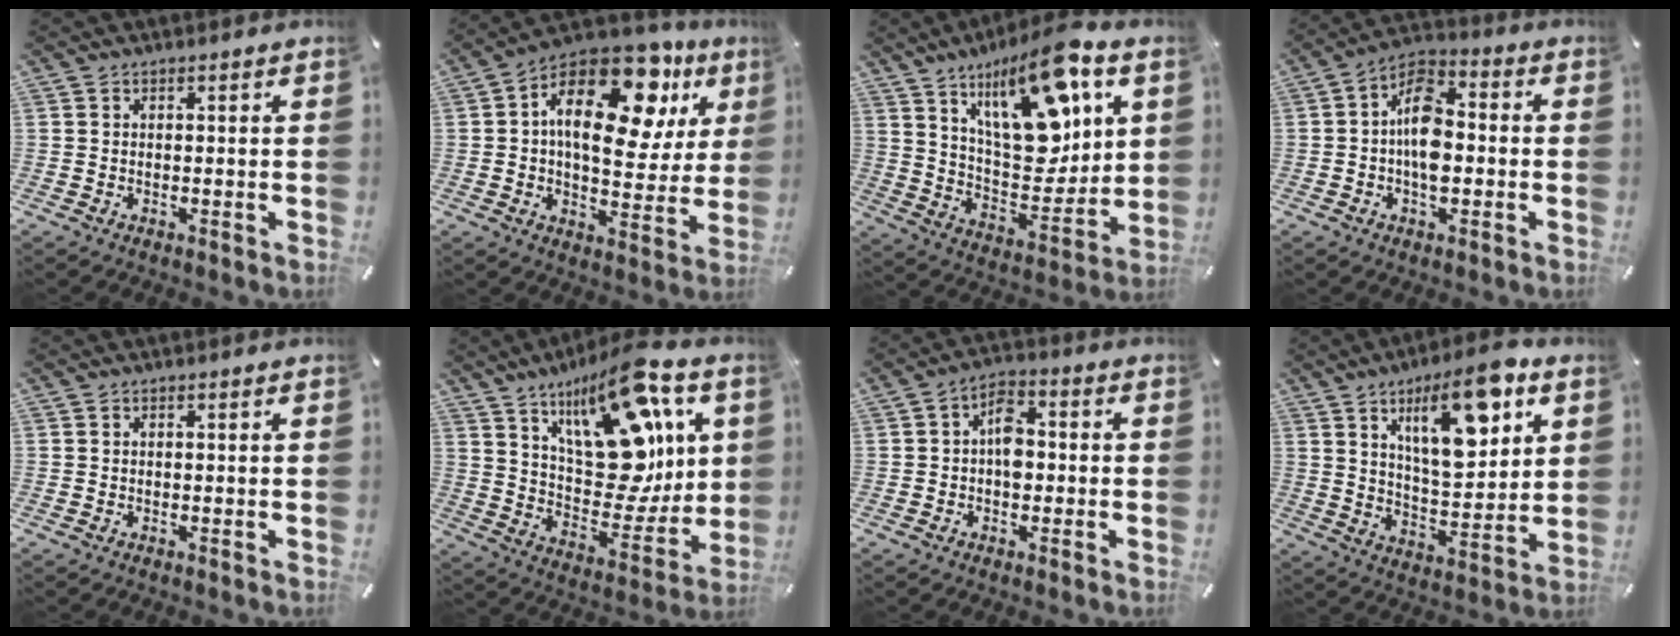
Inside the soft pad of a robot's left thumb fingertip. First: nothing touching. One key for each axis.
{"total": 21.7, "fx": 9.9, "fy": 11.2, "fz": 15.8, "tx": -0.249, "ty": -0.059, "tz": 0.163}
{"total": 22.2, "fx": 11.3, "fy": 10.4, "fz": 16.0, "tx": -0.240, "ty": -0.063, "tz": 0.188}
{"total": 10.5, "fx": -1.7, "fy": 6.2, "fz": 8.3, "tx": -0.149, "ty": 0.008, "tz": -0.029}
{"total": 0.0}
{"total": 23.3, "fx": 10.8, "fy": 12.2, "fz": 16.7, "tx": -0.221, "ty": -0.071, "tz": 0.185}
{"total": 6.4, "fx": -0.8, "fy": 4.1, "fz": 4.8, "tx": -0.070, "ty": 0.012, "tz": -0.015}
{"total": 17.2, "fx": 8.3, "fy": 7.4, "fz": 13.1, "tx": -0.190, "ty": -0.029, "tz": 0.134}